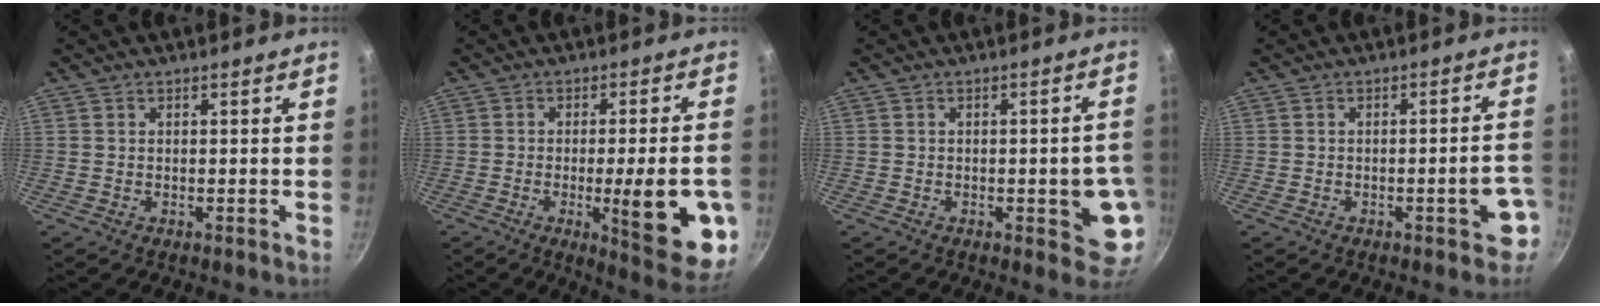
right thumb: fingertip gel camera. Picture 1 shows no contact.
{"total": 16.2, "force": [-4.1, 3.7, 15.2], "torque": [-0.179, 0.001, -0.050]}
{"total": 8.7, "force": [-1.7, 3.4, 7.9], "torque": [-0.064, 0.008, -0.018]}
{"total": 6.2, "force": [-2.7, 2.0, 5.2], "torque": [-0.041, 0.033, -0.028]}